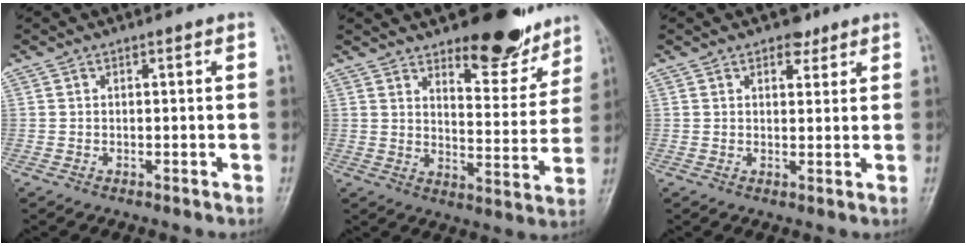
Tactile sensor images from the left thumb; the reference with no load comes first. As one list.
[{"total": 14.2, "force": [10.8, 5.4, 7.5], "torque": [-0.054, -0.076, 0.156]}, {"total": 3.2, "force": [2.3, 1.9, 1.4], "torque": [-0.002, -0.012, 0.032]}]